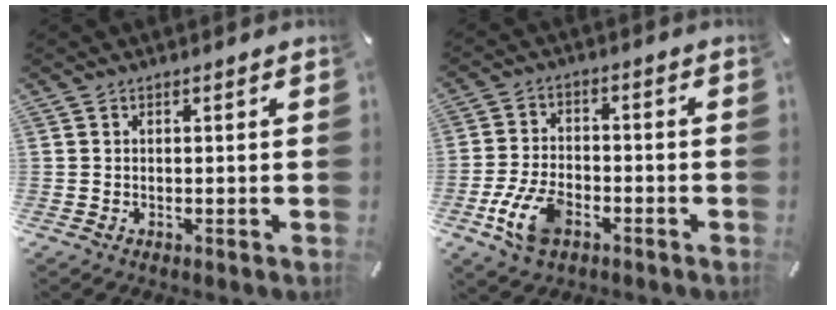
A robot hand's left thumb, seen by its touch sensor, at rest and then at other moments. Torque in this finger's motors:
{"motor_torque": [0.60, 2.52, 1.07, 0.39, 0.18]}